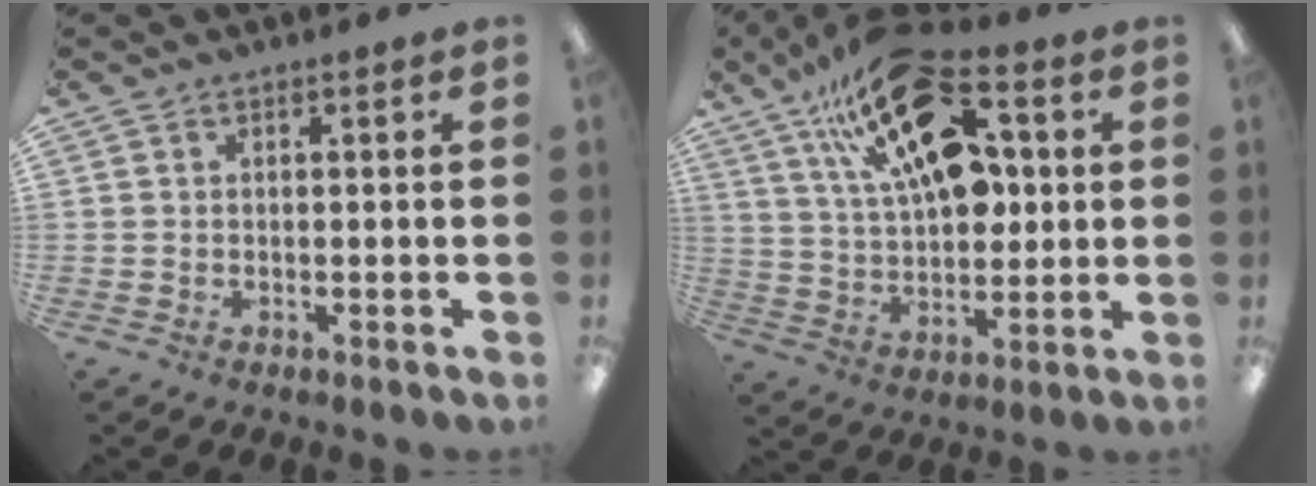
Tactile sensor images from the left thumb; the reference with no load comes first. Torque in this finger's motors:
{"motor_torque": [1.53, 2.25, 1.40, -1.37, 0.43]}